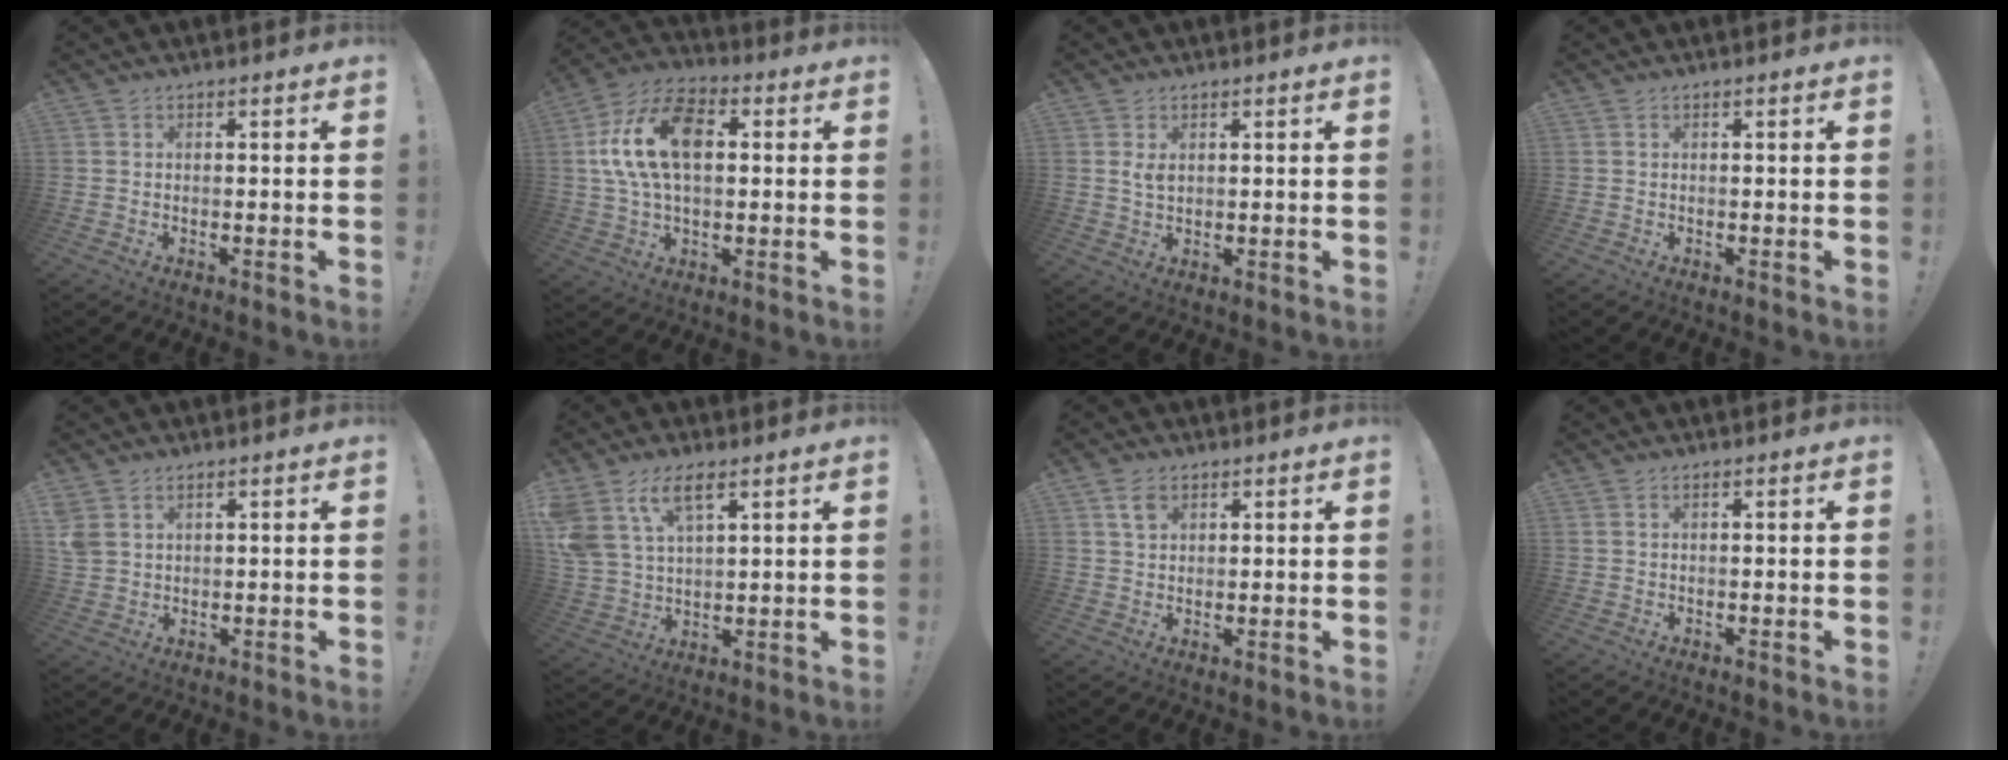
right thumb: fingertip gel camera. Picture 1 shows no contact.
{"total": 17.4, "force": [3.1, 10.6, 13.5], "torque": [-0.251, 0.008, 0.051]}
{"total": 2.7, "force": [0.9, 1.5, 2.0], "torque": [-0.033, -0.001, 0.014]}
{"total": 0.0}
{"total": 4.1, "force": [1.9, 3.0, 2.0], "torque": [-0.040, -0.006, 0.039]}
{"total": 10.7, "force": [6.4, 5.4, 6.7], "torque": [-0.142, -0.025, 0.121]}
{"total": 4.4, "force": [2.6, 2.9, 2.2], "torque": [-0.031, -0.002, 0.048]}
{"total": 0.6, "force": [0.4, 0.3, 0.4], "torque": [-0.011, 0.002, 0.007]}